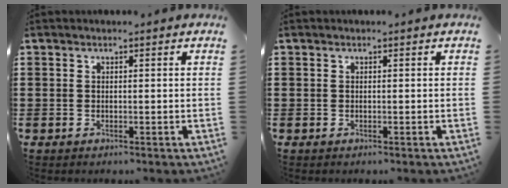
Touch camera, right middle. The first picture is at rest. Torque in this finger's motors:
{"motor_torque": [-0.33, -0.40, 0.00, -0.02]}